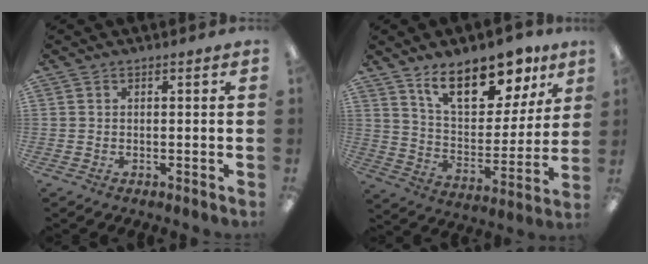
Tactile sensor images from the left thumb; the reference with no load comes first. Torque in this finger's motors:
{"motor_torque": [0.36, 0.43, 0.70, -1.19, 0.11]}